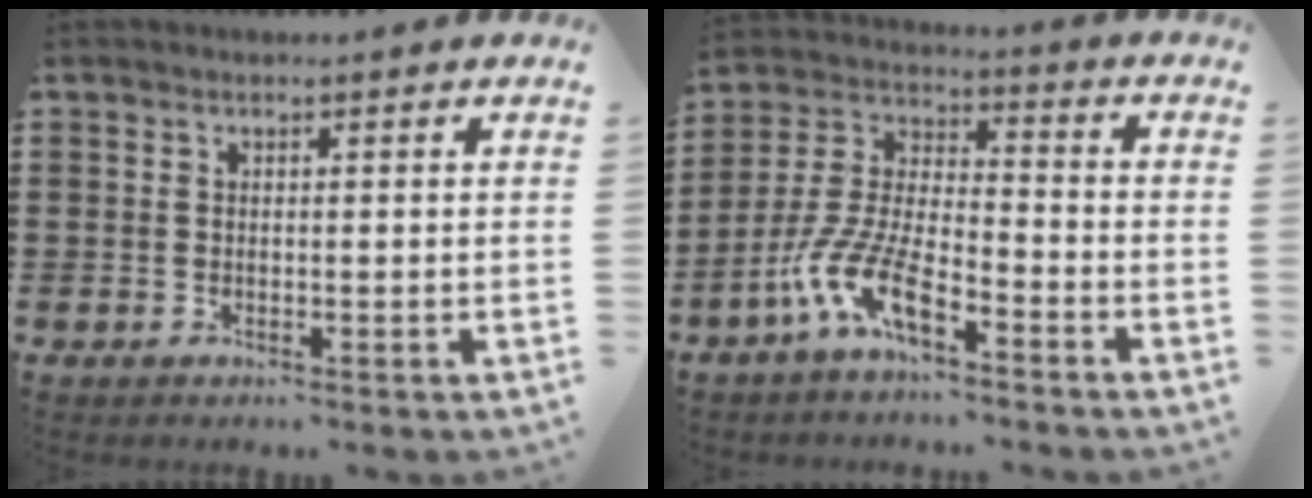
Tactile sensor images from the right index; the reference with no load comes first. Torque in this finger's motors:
{"motor_torque": [1.54, 0.60, 0.83, 0.21]}